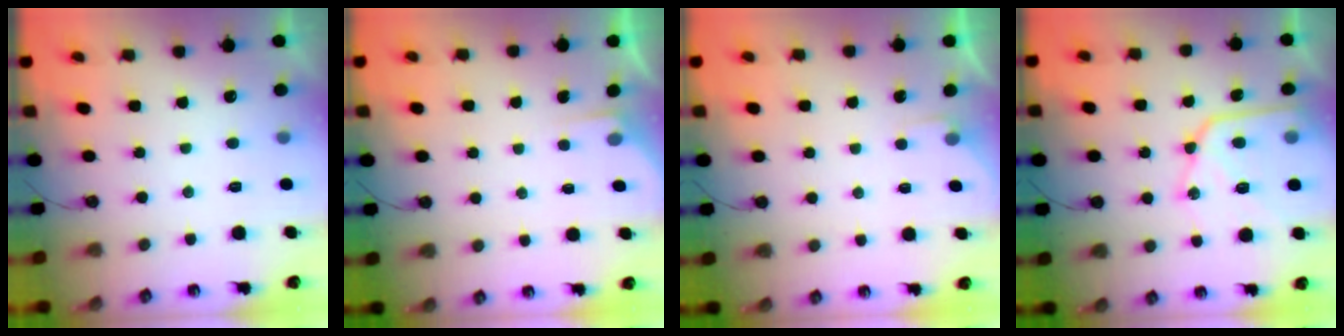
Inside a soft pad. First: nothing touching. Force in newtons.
{"total": 2.7, "press": 2.7, "slide": 0.4}
{"total": 2.9, "press": 2.8, "slide": 0.4}
{"total": 16.4, "press": 16.3, "slide": 1.9}